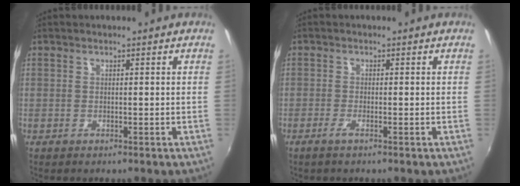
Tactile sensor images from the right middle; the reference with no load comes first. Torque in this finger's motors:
{"motor_torque": [-0.17, -0.10, 0.04, 0.00]}